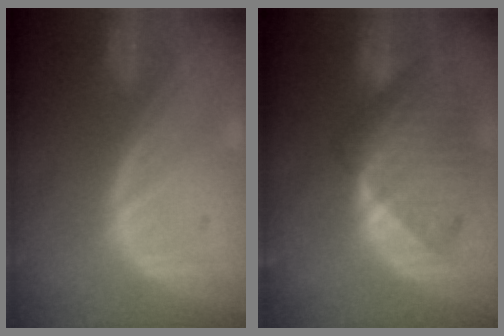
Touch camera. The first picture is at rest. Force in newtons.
{"total": 9.6, "press": 8.5, "slide": 4.5}